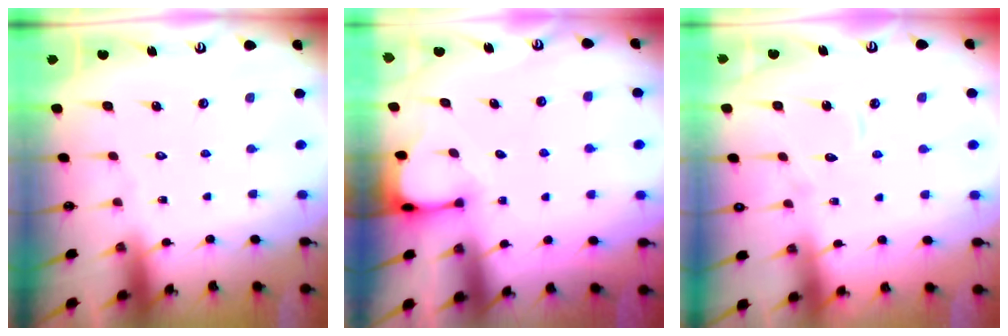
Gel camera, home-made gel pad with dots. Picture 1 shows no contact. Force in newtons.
{"total": 3.0, "press": 3.0, "slide": 0.5}
{"total": 6.1, "press": 6.0, "slide": 0.7}